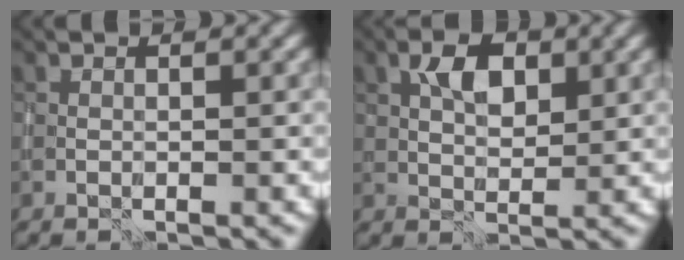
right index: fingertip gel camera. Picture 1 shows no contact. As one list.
[{"total": 3.3, "force": [1.3, 1.9, 2.4], "torque": [-0.042, 0.005, 0.023]}]